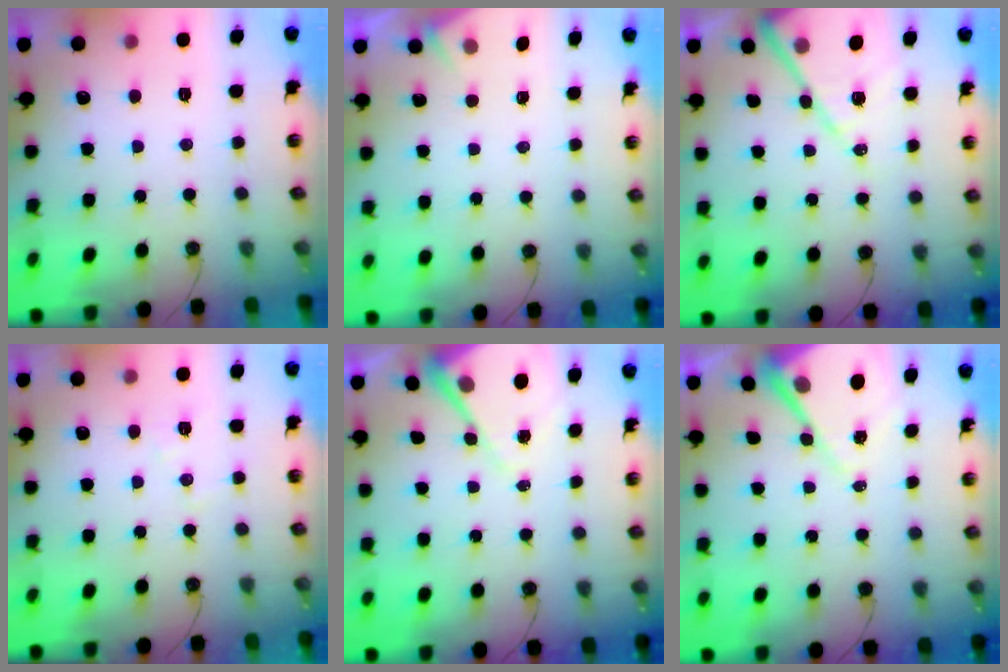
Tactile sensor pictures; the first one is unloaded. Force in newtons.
{"total": 2.9, "press": 2.9, "slide": 0.4}
{"total": 15.4, "press": 15.3, "slide": 1.5}
{"total": 7.7, "press": 7.6, "slide": 0.7}
{"total": 8.4, "press": 8.4, "slide": 0.7}
{"total": 9.5, "press": 9.5, "slide": 1.0}